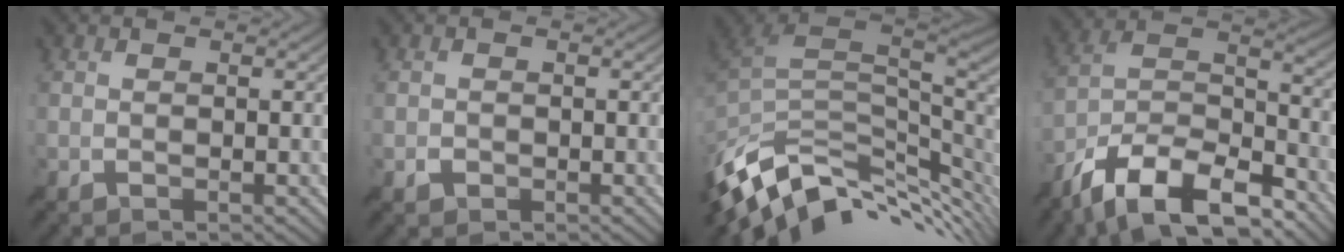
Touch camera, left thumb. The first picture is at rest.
{"total": 0.5, "force": [0.0, 0.5, 0.2], "torque": [0.001, 0.000, -0.001]}
{"total": 12.0, "force": [-3.5, 6.4, 9.5], "torque": [-0.208, -0.014, -0.054]}
{"total": 14.4, "force": [-10.4, 5.2, 8.5], "torque": [-0.176, -0.001, -0.193]}